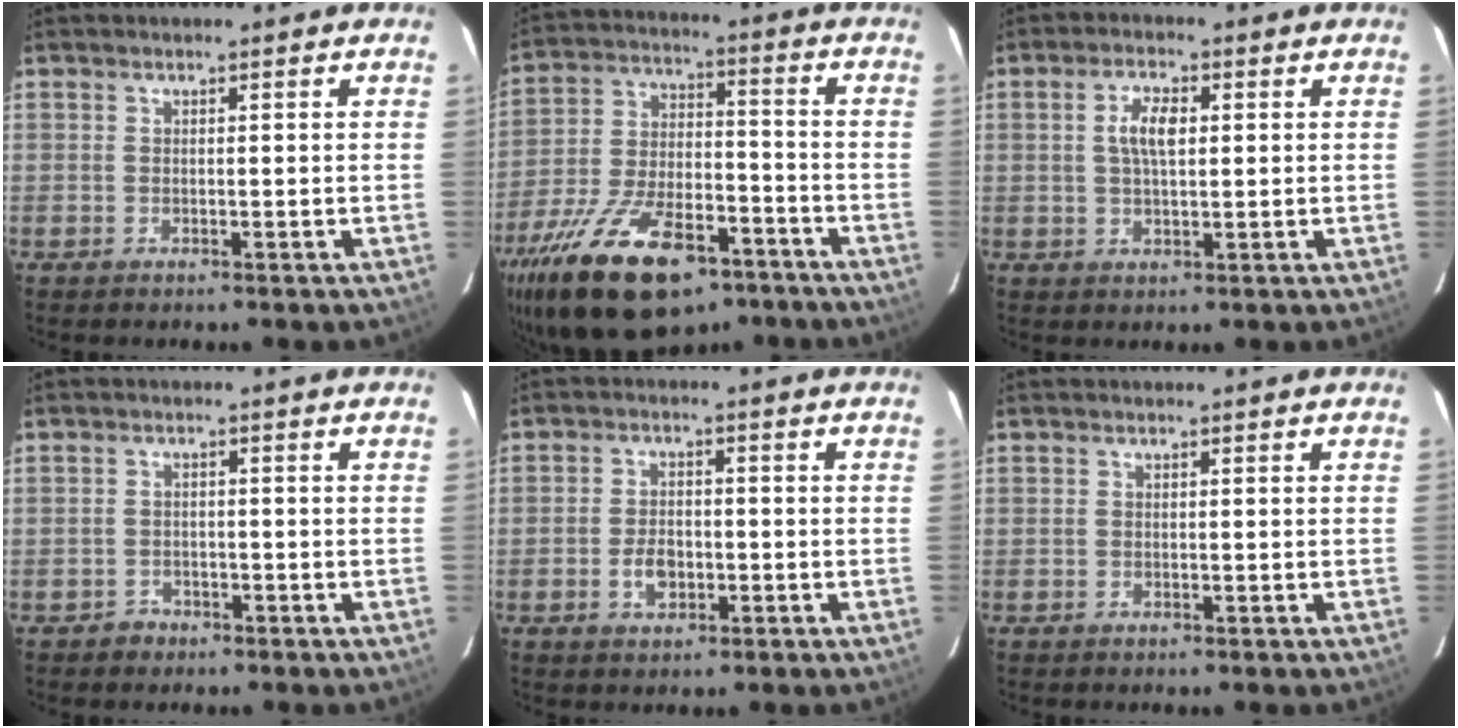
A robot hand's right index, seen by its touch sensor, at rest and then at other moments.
{"total": 24.3, "force": [-15.3, 11.0, 15.4], "torque": [-0.304, -0.025, -0.242]}
{"total": 4.9, "force": [0.9, 2.1, 4.3], "torque": [-0.081, 0.009, 0.018]}
{"total": 2.3, "force": [-1.5, 1.8, 0.0], "torque": [-0.005, 0.008, -0.022]}
{"total": 4.5, "force": [-1.5, 2.9, 3.1], "torque": [-0.060, 0.004, -0.023]}
{"total": 0.0}